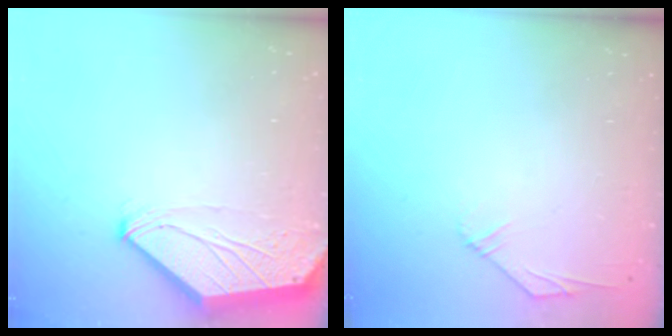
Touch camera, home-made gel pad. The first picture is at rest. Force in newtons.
{"total": 5.4, "press": 5.4, "slide": 0.7}